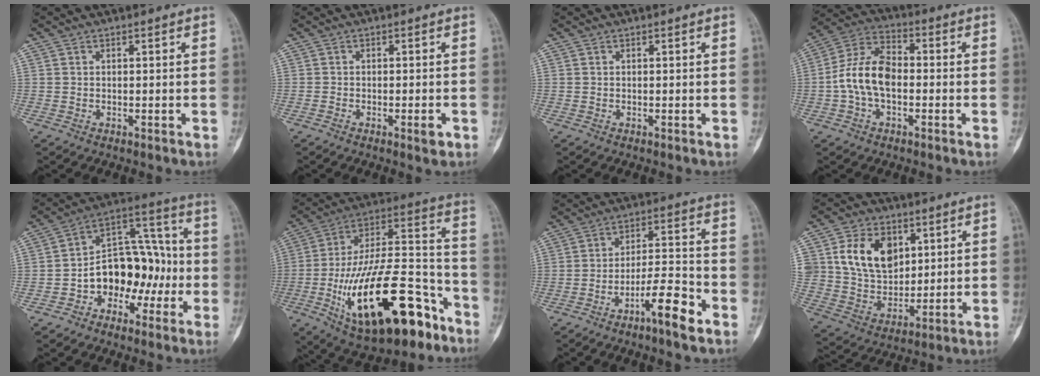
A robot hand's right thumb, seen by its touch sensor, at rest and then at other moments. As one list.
[{"total": 2.2, "force": [-1.0, 0.7, 1.8], "torque": [-0.024, 0.000, -0.017]}, {"total": 0.0}, {"total": 11.1, "force": [-1.4, 6.7, 8.7], "torque": [-0.165, 0.037, -0.037]}, {"total": 15.1, "force": [-3.8, 10.2, 10.4], "torque": [-0.120, 0.061, -0.067]}, {"total": 30.3, "force": [-13.5, 12.6, 24.0], "torque": [-0.408, 0.068, -0.205]}, {"total": 9.8, "force": [-5.7, 2.0, 7.7], "torque": [-0.131, 0.045, -0.096]}, {"total": 14.1, "force": [4.8, 10.2, 8.5], "torque": [-0.113, -0.018, 0.097]}]